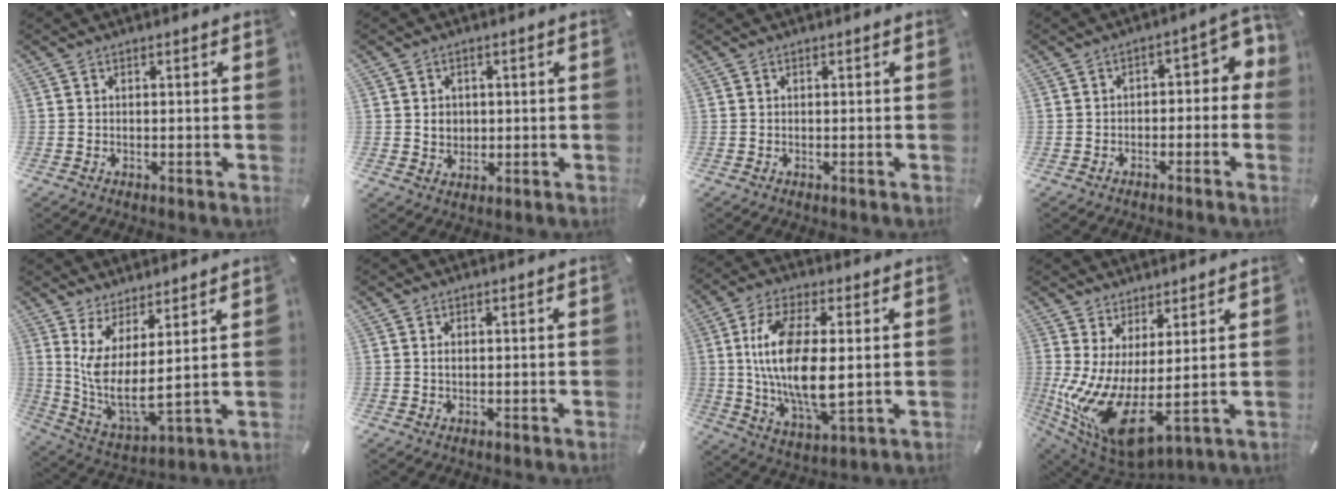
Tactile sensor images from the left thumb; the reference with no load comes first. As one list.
[{"total": 3.2, "force": [0.5, 3.1, 0.8], "torque": [-0.008, -0.004, 0.006]}, {"total": 0.0}, {"total": 5.8, "force": [-1.1, 3.5, 4.4], "torque": [-0.064, 0.007, -0.027]}, {"total": 7.7, "force": [3.7, 2.1, 6.4], "torque": [-0.161, -0.053, 0.070]}, {"total": 1.0, "force": [0.2, 0.5, 0.9], "torque": [-0.018, 0.002, 0.002]}, {"total": 16.2, "force": [2.0, 7.1, 14.5], "torque": [-0.302, -0.013, 0.032]}, {"total": 9.7, "force": [-1.4, 2.8, 9.2], "torque": [-0.195, -0.046, -0.022]}]